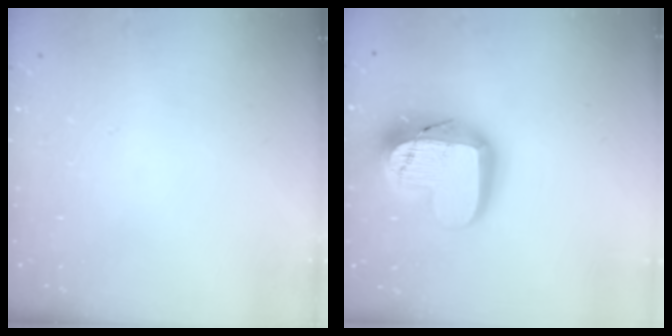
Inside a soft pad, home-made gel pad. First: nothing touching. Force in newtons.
{"total": 19.0, "press": 19.0, "slide": 1.6}